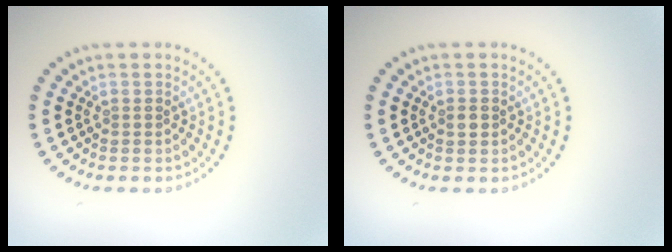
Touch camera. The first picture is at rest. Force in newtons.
{"total": 1.2, "press": 1.2, "slide": 0.2}